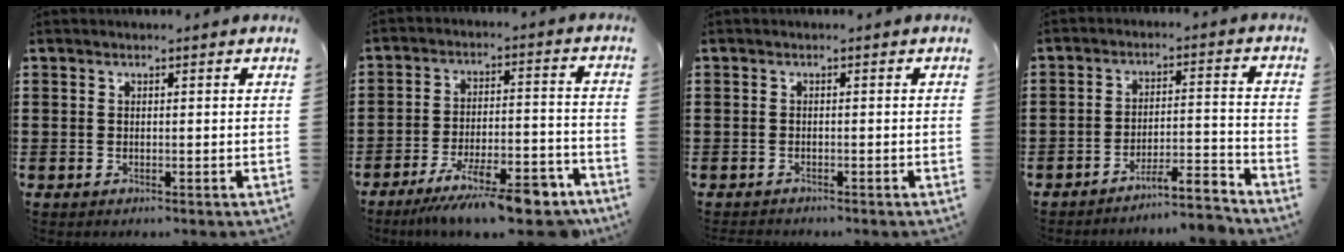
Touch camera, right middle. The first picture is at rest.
{"total": 11.9, "force": [-9.5, 2.2, 6.8], "torque": [-0.097, 0.030, -0.170]}
{"total": 0.6, "force": [-0.6, 0.1, 0.0], "torque": [-0.001, 0.000, -0.014]}
{"total": 5.5, "force": [-5.2, 0.1, 1.8], "torque": [-0.037, -0.006, -0.106]}